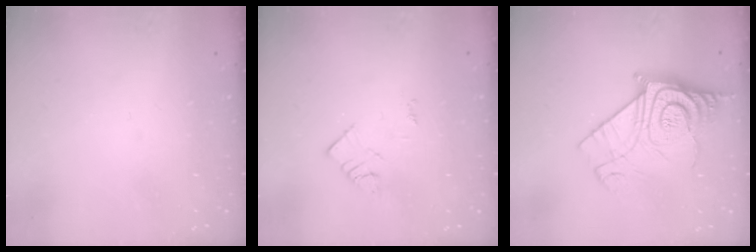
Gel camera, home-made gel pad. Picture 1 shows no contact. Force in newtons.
{"total": 3.0, "press": 3.0, "slide": 0.4}
{"total": 16.1, "press": 16.1, "slide": 1.1}